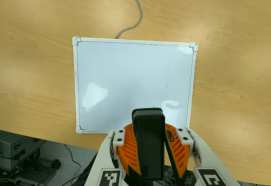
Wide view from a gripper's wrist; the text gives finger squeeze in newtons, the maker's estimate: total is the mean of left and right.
{"total": 12.4, "left": 11.4, "right": 13.3}